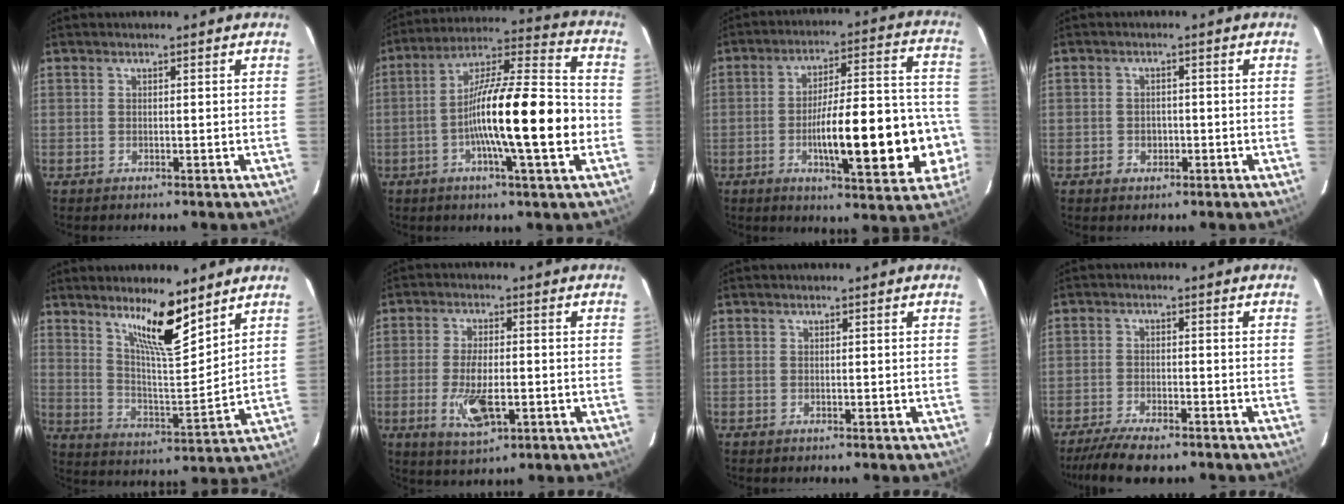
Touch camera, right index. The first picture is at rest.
{"total": 18.7, "force": [-3.6, 1.4, 18.3], "torque": [-0.306, 0.007, -0.063]}
{"total": 20.4, "force": [-5.0, 3.8, 19.4], "torque": [-0.220, 0.034, -0.062]}
{"total": 2.0, "force": [-0.7, 1.7, 0.9], "torque": [-0.011, 0.006, -0.005]}
{"total": 10.9, "force": [7.5, 1.3, 7.8], "torque": [-0.135, -0.012, 0.136]}
{"total": 7.6, "force": [-2.2, 2.5, 6.8], "torque": [-0.133, -0.012, -0.032]}
{"total": 0.0}
{"total": 8.2, "force": [-6.8, 1.7, 4.3], "torque": [-0.070, -0.017, -0.113]}